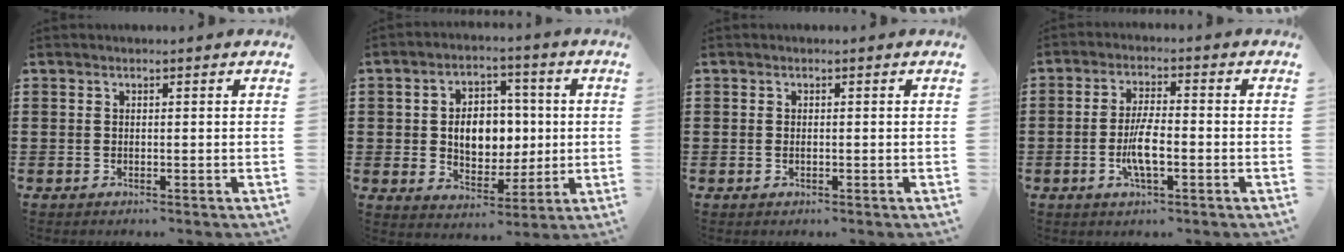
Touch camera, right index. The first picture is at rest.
{"total": 7.9, "force": [0.5, 6.0, 5.1], "torque": [-0.091, 0.011, 0.003]}
{"total": 0.6, "force": [-0.1, 0.2, 0.5], "torque": [-0.012, -0.003, -0.001]}
{"total": 5.7, "force": [-1.6, 1.5, 5.2], "torque": [-0.116, -0.005, -0.036]}